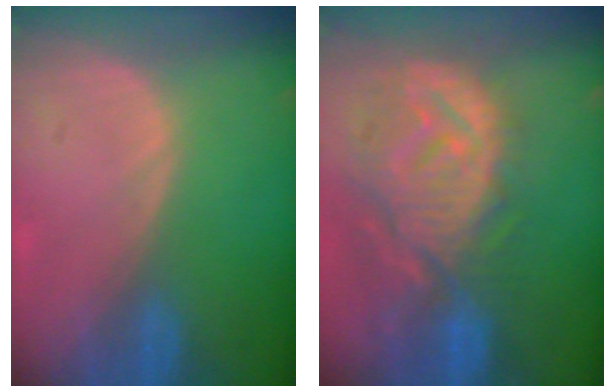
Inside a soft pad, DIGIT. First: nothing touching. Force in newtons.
{"total": 12.6, "press": 11.1, "slide": 5.8}